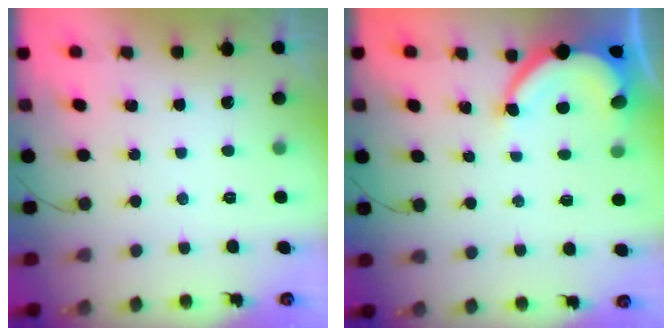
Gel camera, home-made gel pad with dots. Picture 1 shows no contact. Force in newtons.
{"total": 6.7, "press": 6.7, "slide": 0.2}